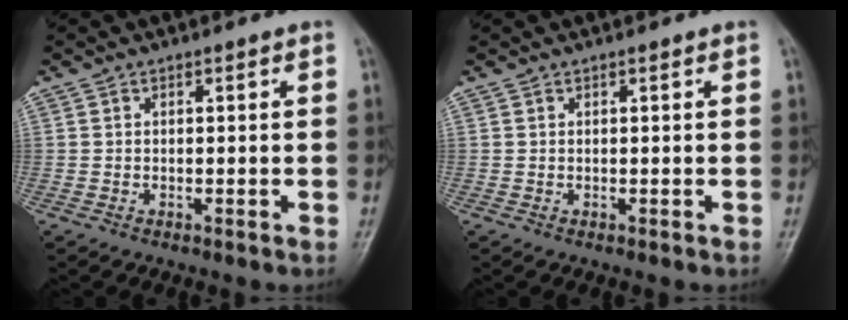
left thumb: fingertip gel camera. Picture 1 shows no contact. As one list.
[{"total": 0.0}]